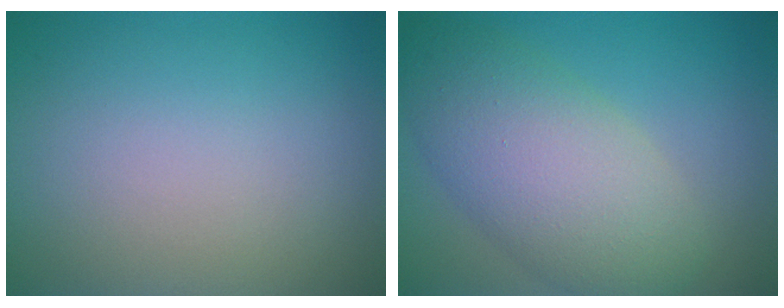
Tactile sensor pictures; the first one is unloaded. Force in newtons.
{"total": 7.9, "press": 7.9, "slide": 0.3}